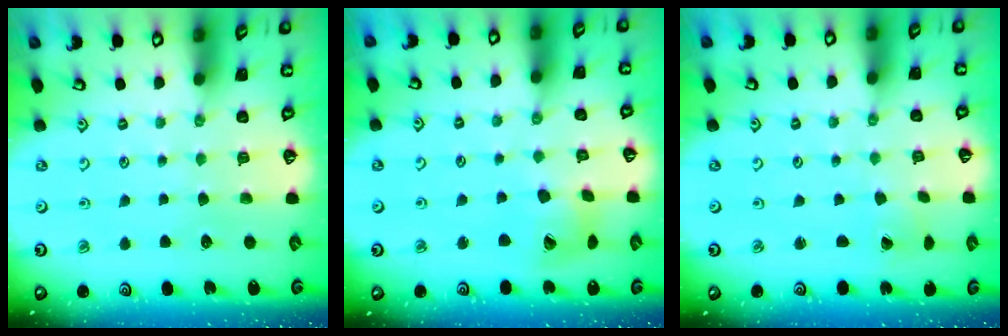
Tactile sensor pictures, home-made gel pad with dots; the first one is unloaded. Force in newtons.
{"total": 12.4, "press": 12.4, "slide": 1.5}
{"total": 1.3, "press": 1.2, "slide": 0.4}